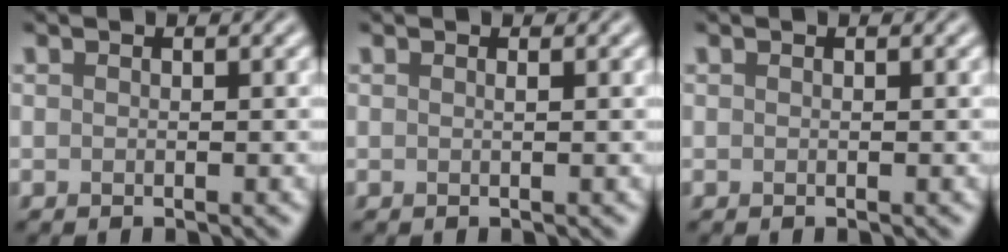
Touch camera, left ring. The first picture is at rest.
{"total": 0.5, "force": [0.2, 0.2, 0.5], "torque": [-0.001, 0.001, 0.001]}
{"total": 0.0}